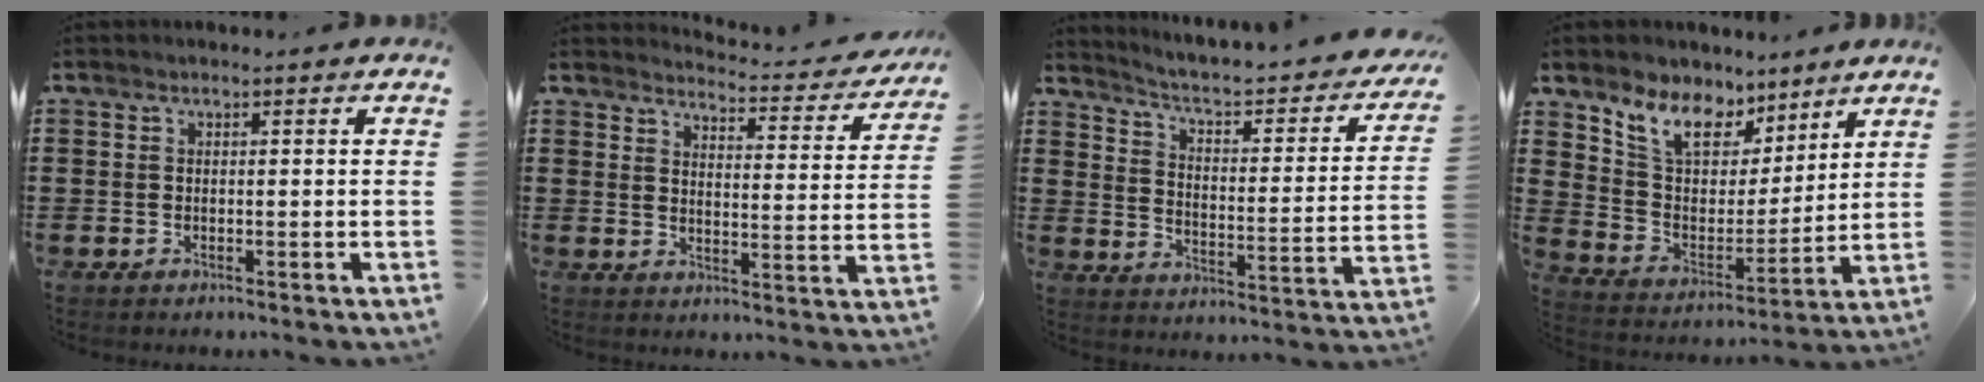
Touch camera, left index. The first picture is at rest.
{"total": 3.6, "force": [3.5, 0.1, 0.9], "torque": [-0.030, -0.030, 0.055]}
{"total": 3.5, "force": [2.7, 0.4, 2.2], "torque": [-0.061, -0.032, 0.033]}
{"total": 9.5, "force": [7.2, 5.1, 3.4], "torque": [-0.094, -0.030, 0.133]}